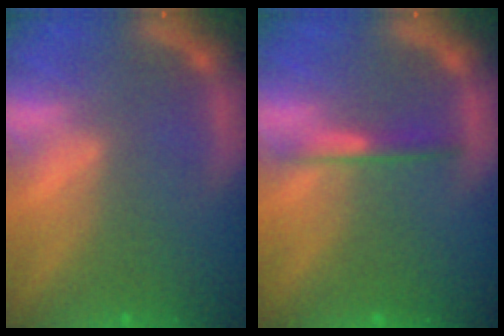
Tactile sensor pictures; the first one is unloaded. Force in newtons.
{"total": 2.0}